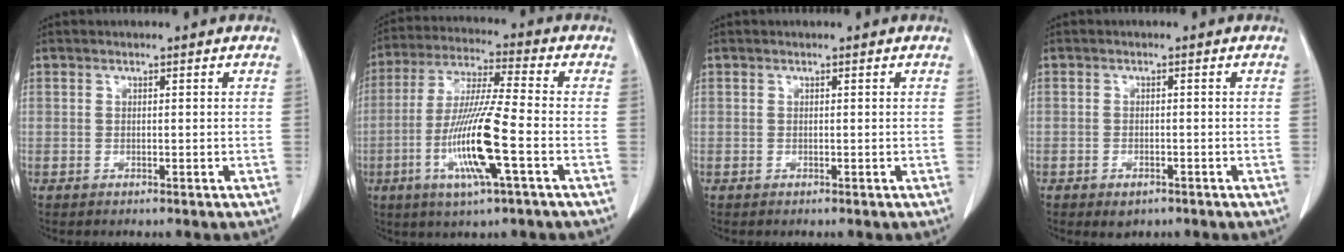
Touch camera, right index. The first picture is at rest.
{"total": 13.5, "force": [-4.0, 0.2, 12.9], "torque": [-0.259, -0.011, -0.078]}
{"total": 0.0}
{"total": 2.3, "force": [-1.5, 1.3, 1.2], "torque": [-0.015, 0.000, -0.011]}